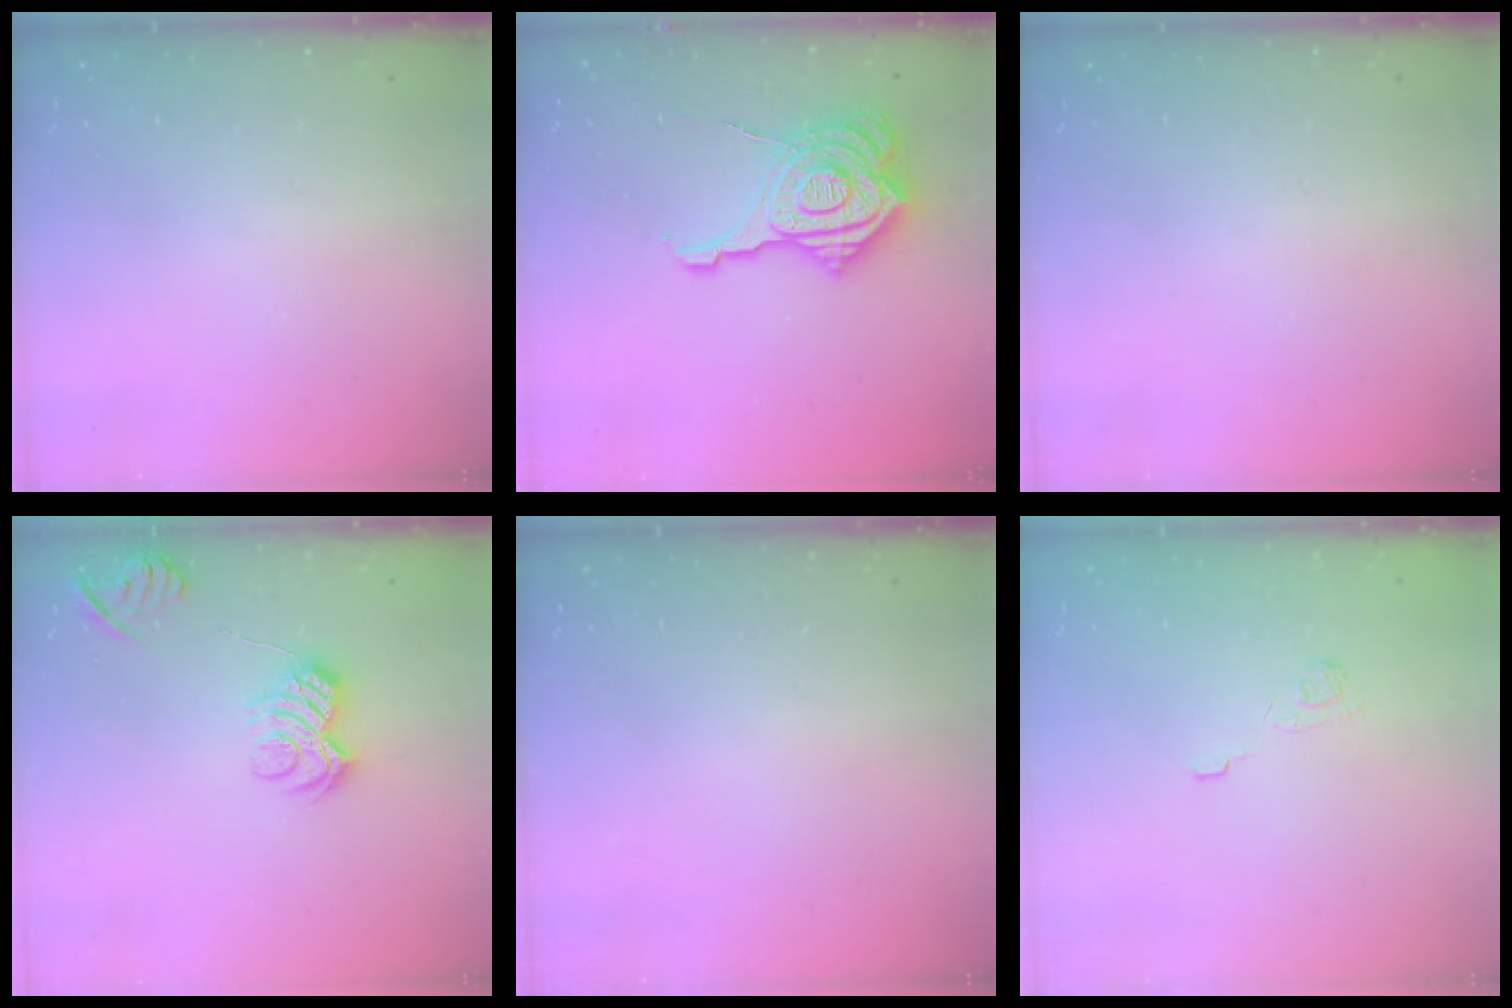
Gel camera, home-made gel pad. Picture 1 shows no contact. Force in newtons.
{"total": 22.9, "press": 22.8, "slide": 2.5}
{"total": 0.0}
{"total": 9.1, "press": 9.0, "slide": 0.8}
{"total": 0.0}
{"total": 2.3, "press": 1.9, "slide": 1.4}